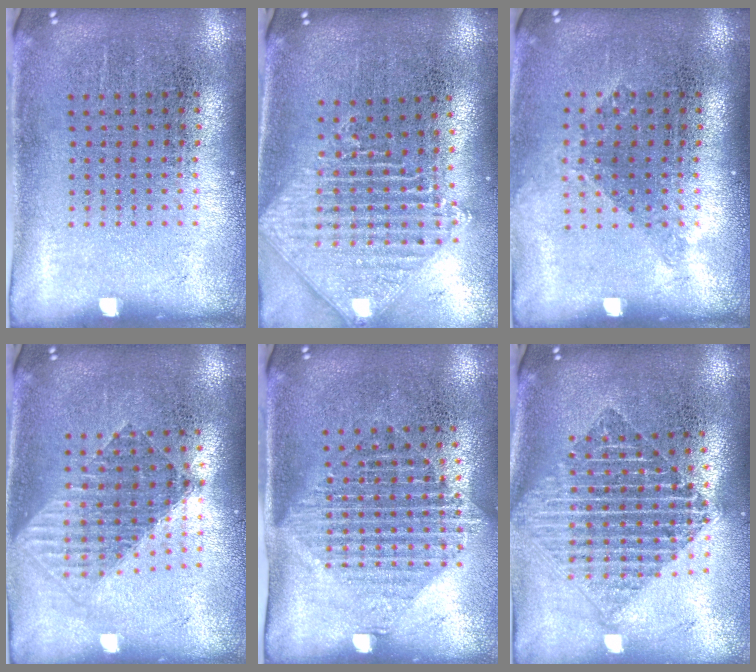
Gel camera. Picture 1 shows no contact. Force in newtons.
{"total": 1.9, "press": 1.6, "slide": 1.1}
{"total": 1.1, "press": 0.8, "slide": 0.7}
{"total": 1.5, "press": 1.2, "slide": 0.8}
{"total": 1.5, "press": 1.2, "slide": 0.9}
{"total": 2.1, "press": 1.7, "slide": 1.2}